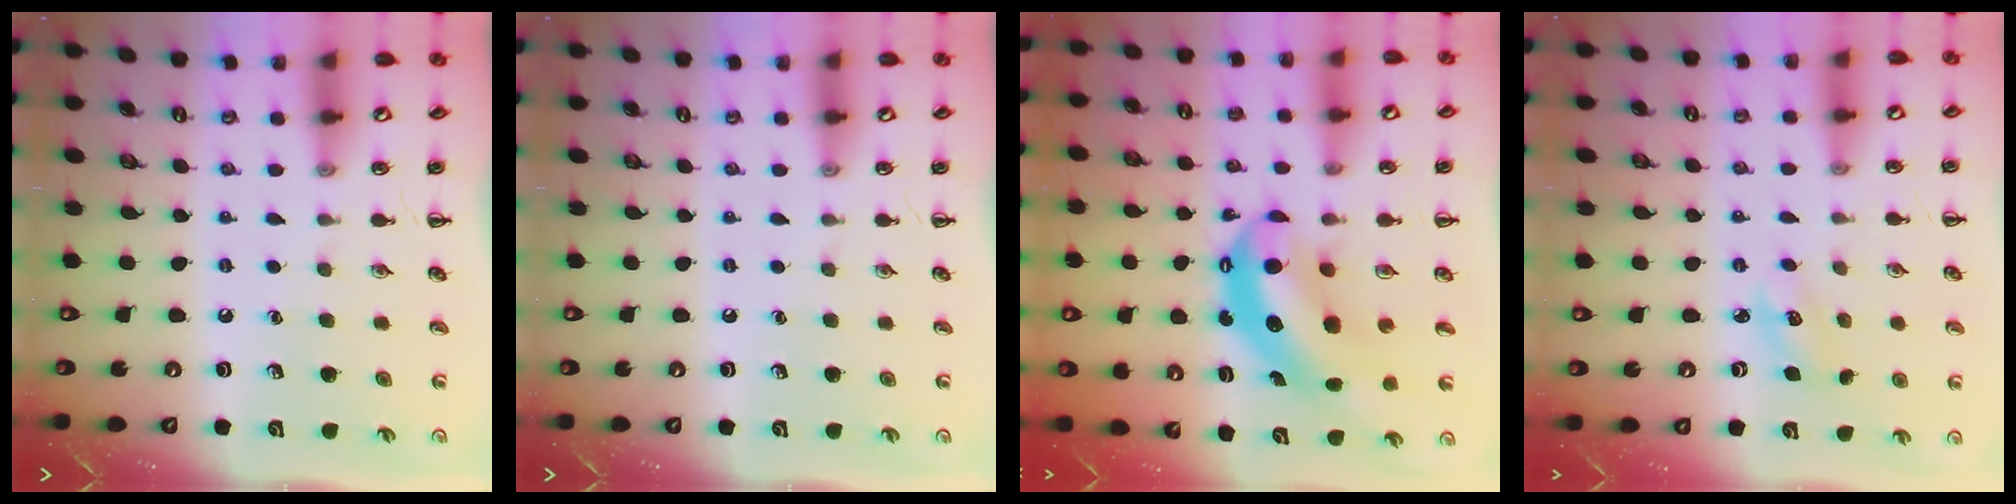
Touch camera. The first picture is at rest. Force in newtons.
{"total": 0.0}
{"total": 9.0, "press": 8.8, "slide": 1.9}
{"total": 3.8, "press": 3.6, "slide": 1.1}